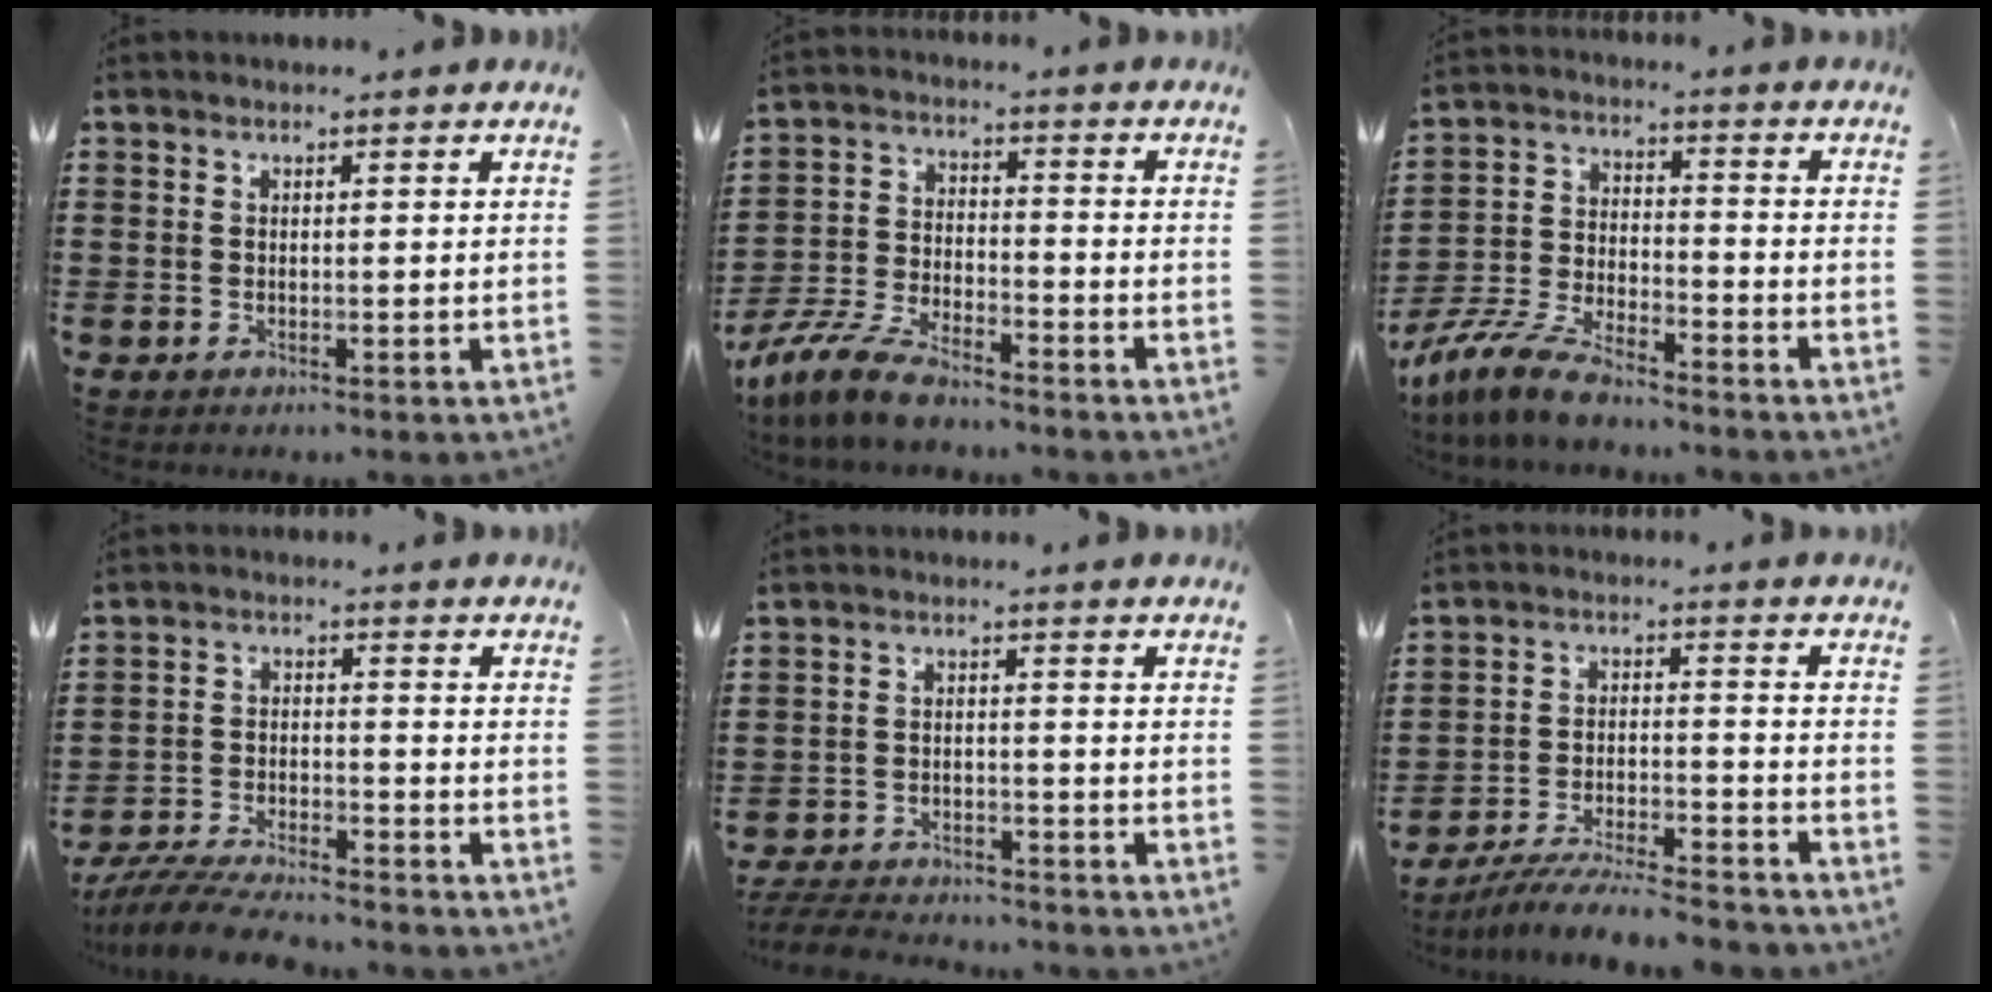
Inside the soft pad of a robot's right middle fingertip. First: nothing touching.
{"total": 8.2, "force": [-7.4, 1.5, 3.3], "torque": [-0.077, 0.009, -0.146]}
{"total": 8.8, "force": [-7.9, 1.4, 3.5], "torque": [-0.085, 0.009, -0.159]}
{"total": 6.5, "force": [-6.2, 0.6, 1.8], "torque": [-0.038, 0.001, -0.120]}
{"total": 4.8, "force": [-4.7, 0.6, 0.8], "torque": [-0.024, 0.002, -0.099]}
{"total": 7.0, "force": [-6.7, 0.4, 2.1], "torque": [-0.040, 0.001, -0.130]}